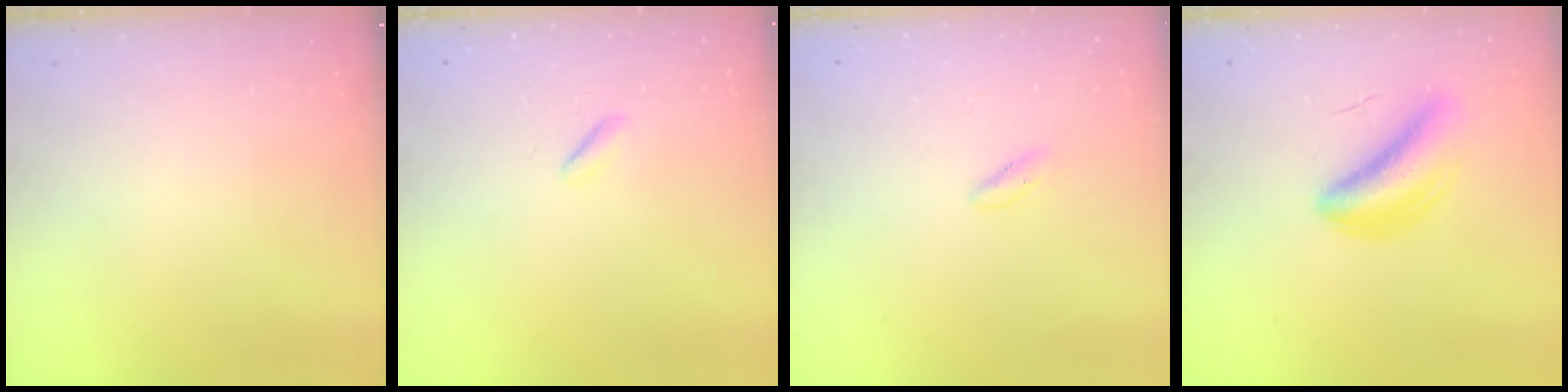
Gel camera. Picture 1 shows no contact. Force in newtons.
{"total": 1.1, "press": 1.0, "slide": 0.4}
{"total": 1.7, "press": 1.4, "slide": 0.9}
{"total": 6.3, "press": 6.1, "slide": 1.6}